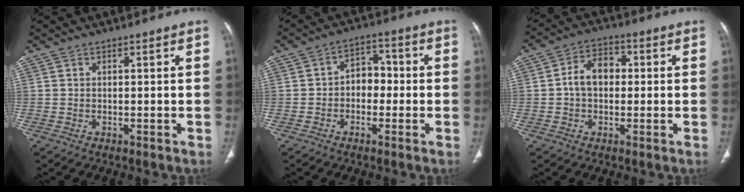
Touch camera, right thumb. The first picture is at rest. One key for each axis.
{"total": 5.9, "fx": -0.9, "fy": 4.4, "fz": 3.7, "tx": -0.026, "ty": 0.027, "tz": -0.028}
{"total": 7.2, "fx": 0.2, "fy": 5.2, "fz": 4.9, "tx": -0.068, "ty": 0.021, "tz": -0.006}